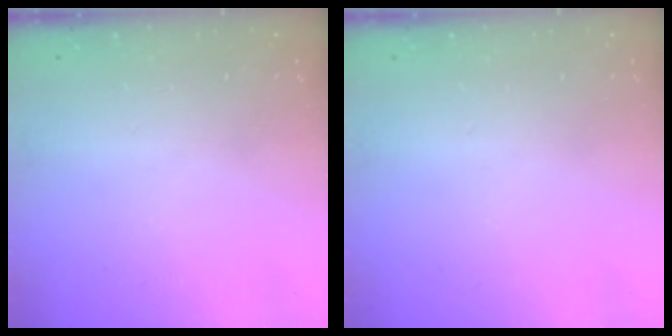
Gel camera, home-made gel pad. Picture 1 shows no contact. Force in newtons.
{"total": 0.0}